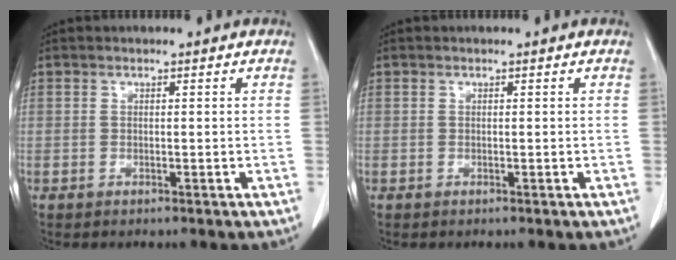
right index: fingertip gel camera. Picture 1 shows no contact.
{"total": 0.0}